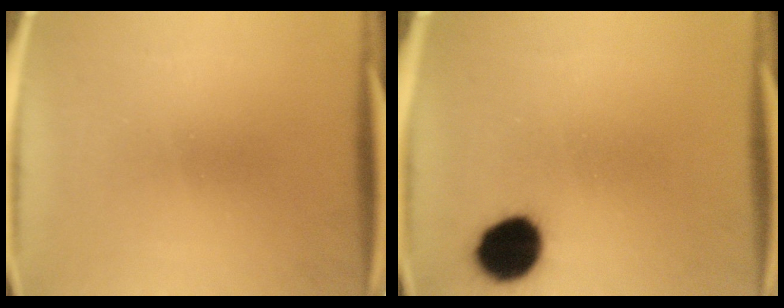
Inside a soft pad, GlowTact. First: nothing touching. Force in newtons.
{"total": 10.7}